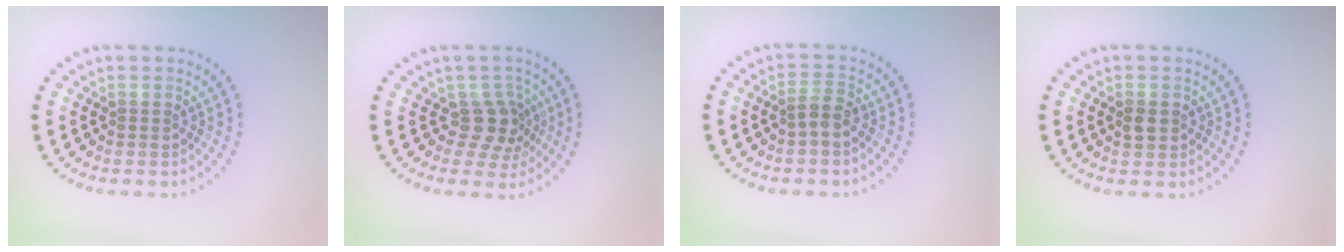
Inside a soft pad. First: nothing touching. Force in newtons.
{"total": 2.9, "press": 2.2, "slide": 1.8}
{"total": 1.6, "press": 1.4, "slide": 0.8}
{"total": 1.4, "press": 1.3, "slide": 0.3}